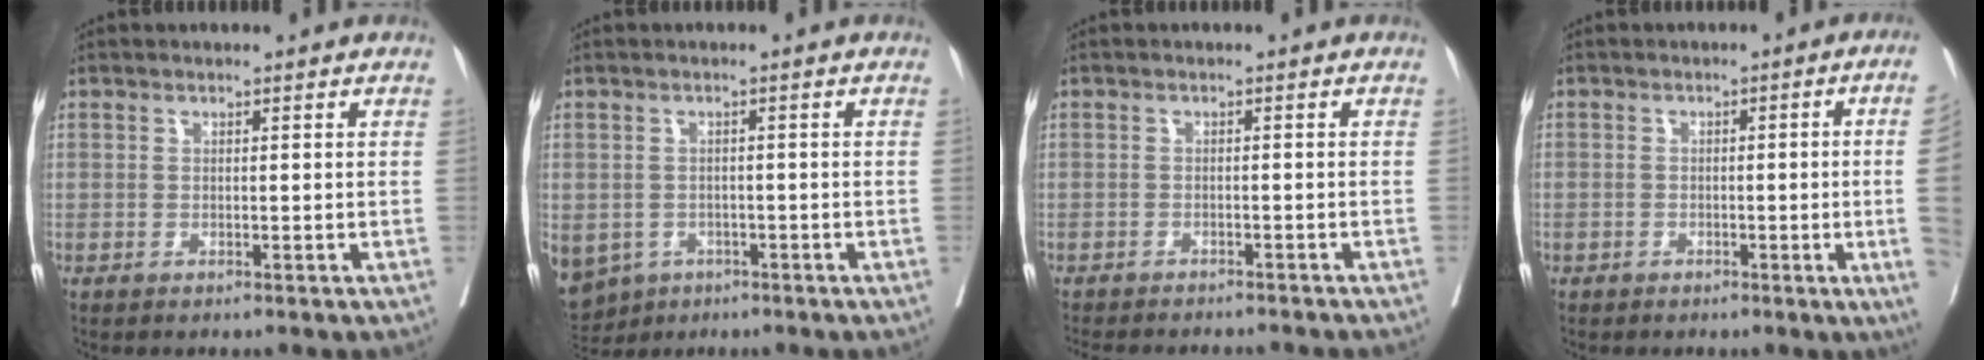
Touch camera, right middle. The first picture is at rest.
{"total": 13.3, "force": [-6.6, 10.3, 5.0], "torque": [-0.154, -0.012, -0.085]}
{"total": 11.7, "force": [-10.7, 1.8, 4.3], "torque": [-0.060, -0.011, -0.132]}
{"total": 6.6, "force": [-1.2, -1.0, 6.4], "torque": [-0.069, -0.003, -0.020]}